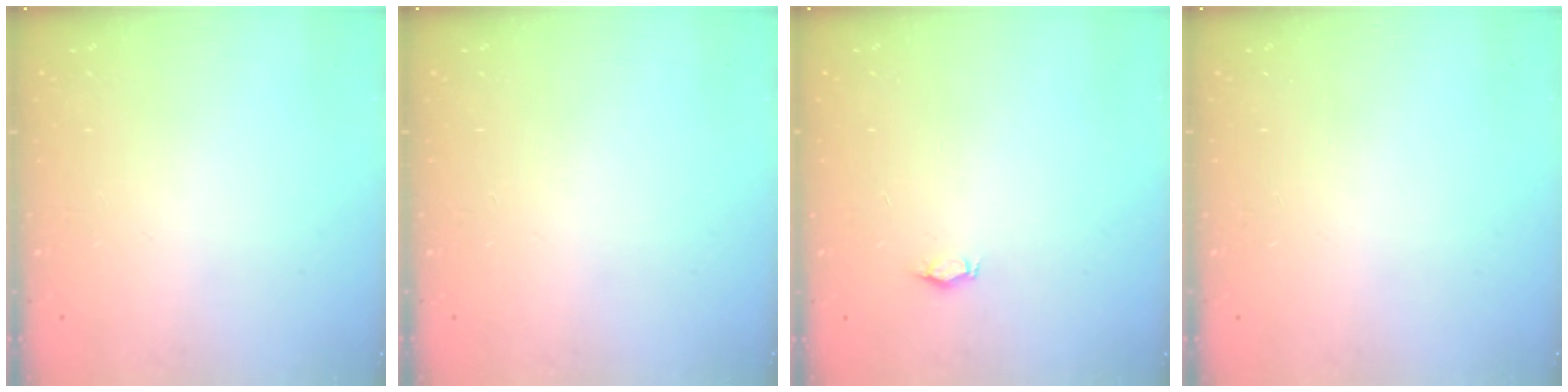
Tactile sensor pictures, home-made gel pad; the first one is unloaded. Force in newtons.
{"total": 0.0}
{"total": 2.9, "press": 2.9, "slide": 0.5}
{"total": 0.0}